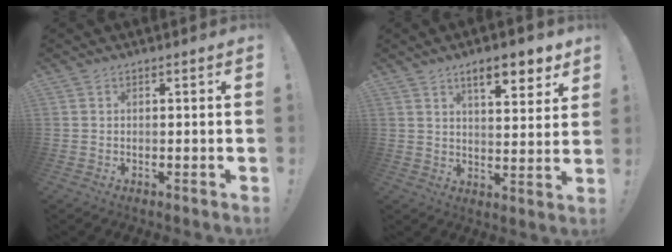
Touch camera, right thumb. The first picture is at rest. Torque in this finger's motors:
{"motor_torque": [-0.40, 0.78, 0.55, 0.79, 0.29]}